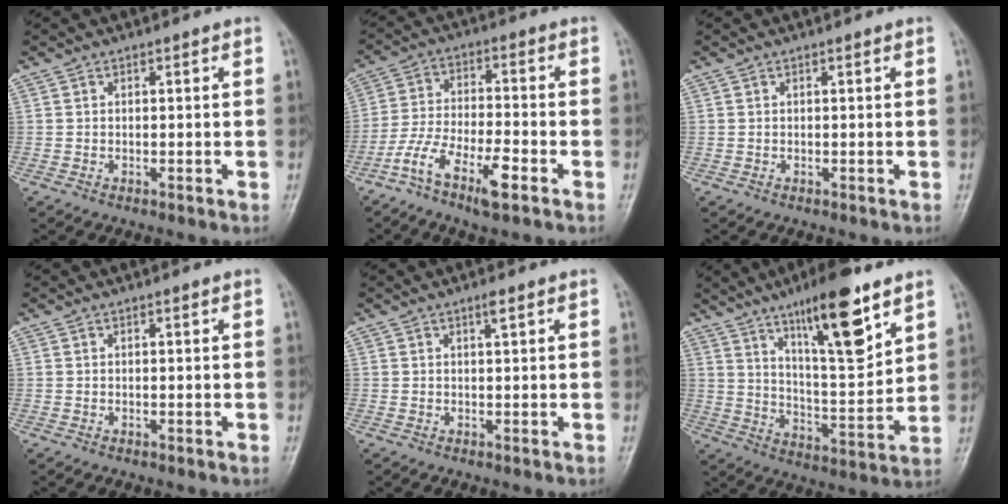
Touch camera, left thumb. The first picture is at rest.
{"total": 9.5, "force": [-5.7, 2.6, 7.2], "torque": [-0.154, 0.028, -0.111]}
{"total": 0.0}
{"total": 0.0}
{"total": 1.0, "force": [0.5, 0.1, 0.9], "torque": [-0.014, 0.001, 0.009]}
{"total": 16.5, "force": [9.8, 4.0, 12.7], "torque": [-0.185, -0.055, 0.169]}